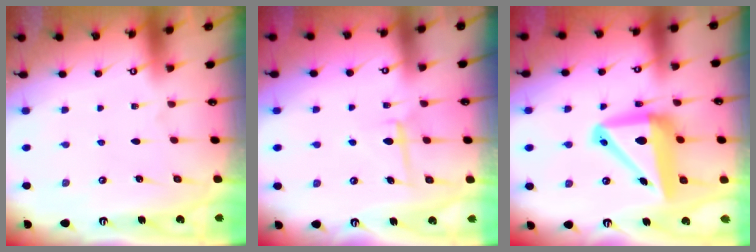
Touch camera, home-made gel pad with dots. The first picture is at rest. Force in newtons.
{"total": 6.6, "press": 6.5, "slide": 1.0}
{"total": 15.2, "press": 14.9, "slide": 3.1}